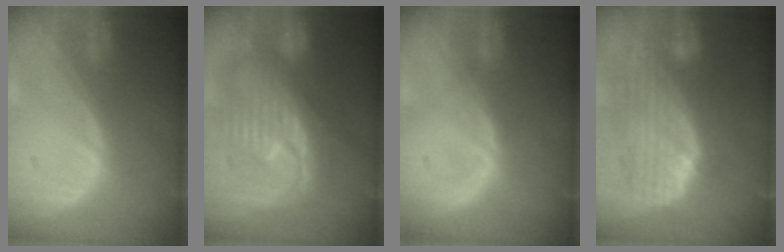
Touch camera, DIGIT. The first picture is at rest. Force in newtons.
{"total": 12.0, "press": 11.9, "slide": 1.4}
{"total": 0.9, "press": 0.9, "slide": 0.2}
{"total": 10.2, "press": 8.9, "slide": 4.8}